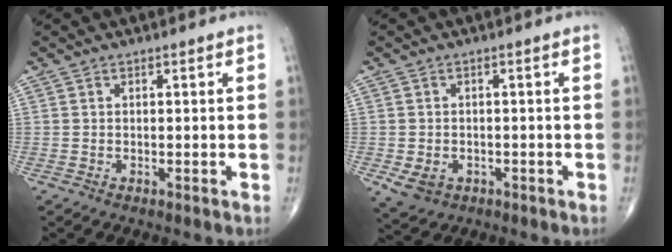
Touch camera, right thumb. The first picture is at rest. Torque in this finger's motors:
{"motor_torque": [0.81, 0.39, -0.01, -0.16, 0.01]}